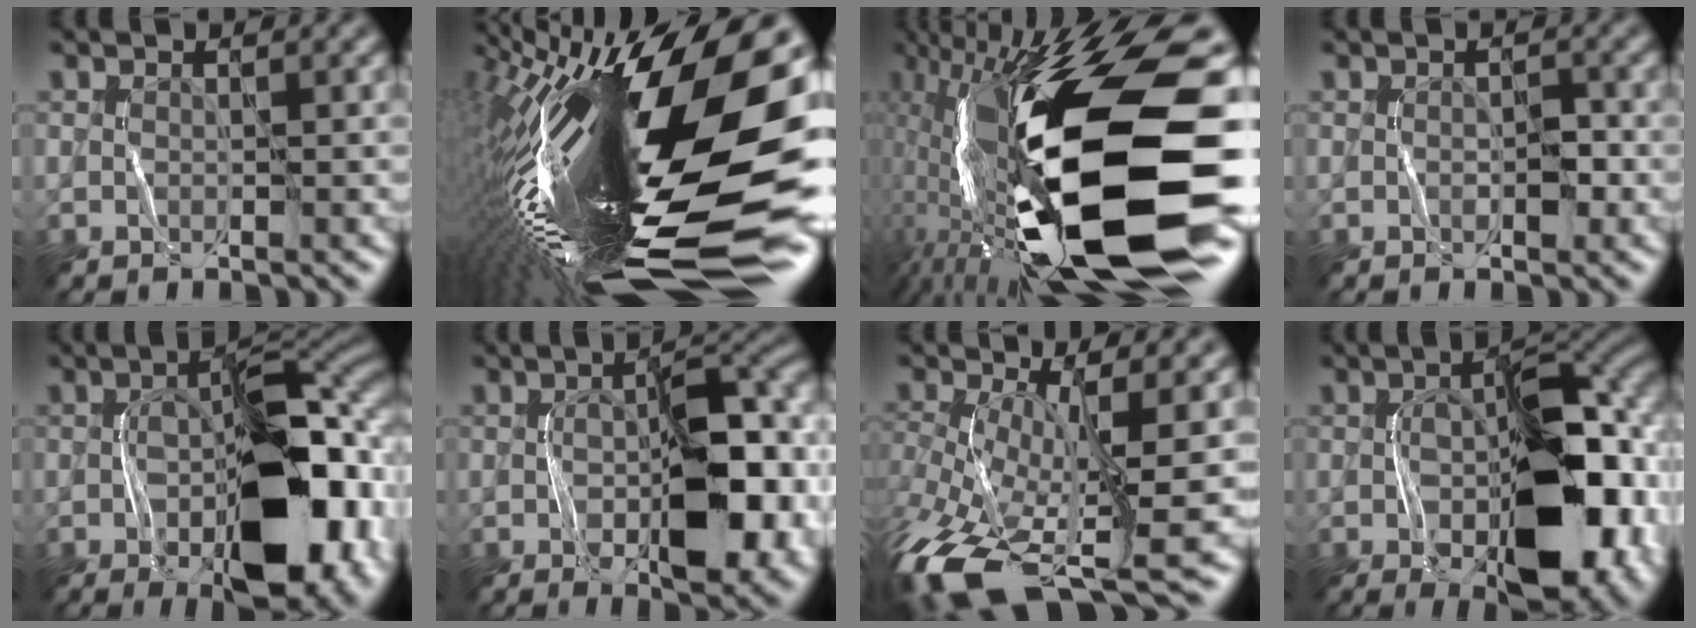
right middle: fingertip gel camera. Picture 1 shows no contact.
{"total": 21.6, "force": [-1.6, 6.0, 20.7], "torque": [-0.365, -0.011, -0.036]}
{"total": 20.1, "force": [-3.0, 6.4, 18.8], "torque": [-0.338, -0.016, -0.056]}
{"total": 1.3, "force": [-0.4, 0.7, 1.0], "torque": [-0.014, 0.002, -0.006]}
{"total": 14.6, "force": [-4.3, 6.7, 12.2], "torque": [-0.159, 0.002, -0.075]}
{"total": 10.7, "force": [-2.3, 4.4, 9.4], "torque": [-0.138, 0.007, -0.035]}
{"total": 13.4, "force": [-5.1, 4.9, 11.4], "torque": [-0.247, -0.029, -0.083]}
{"total": 13.3, "force": [-3.4, 5.9, 11.4], "torque": [-0.168, 0.001, -0.058]}